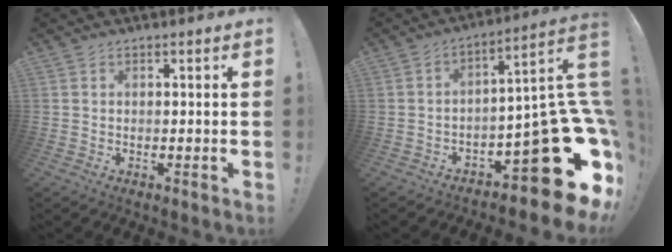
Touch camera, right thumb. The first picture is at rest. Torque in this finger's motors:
{"motor_torque": [2.55, 2.41, 1.35, -1.42, 0.35]}